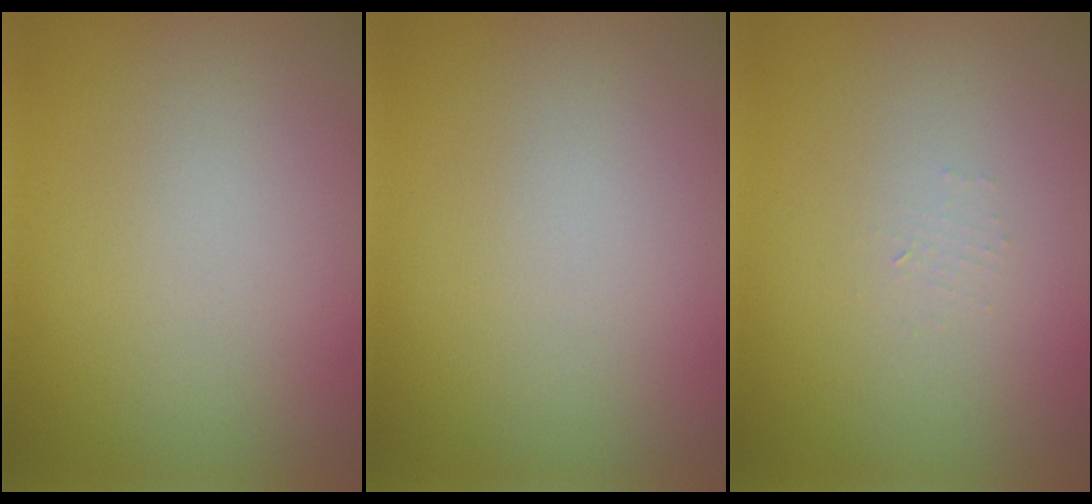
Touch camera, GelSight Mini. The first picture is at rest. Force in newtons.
{"total": 0.0}
{"total": 0.7, "press": 0.7, "slide": 0.1}